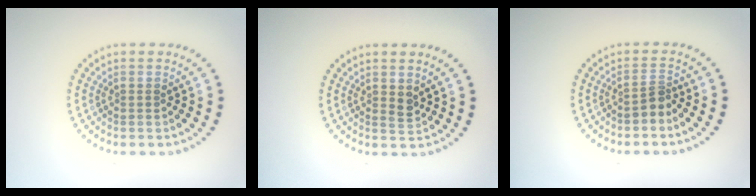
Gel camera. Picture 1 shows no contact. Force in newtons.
{"total": 1.0, "press": 0.9, "slide": 0.4}
{"total": 1.7, "press": 1.2, "slide": 1.2}